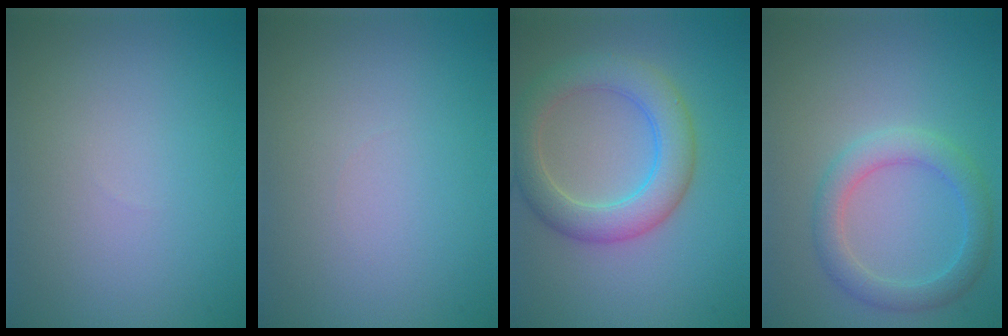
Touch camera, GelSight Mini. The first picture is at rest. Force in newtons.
{"total": 0.0}
{"total": 5.3, "press": 5.3, "slide": 0.3}
{"total": 3.3, "press": 3.3, "slide": 0.2}